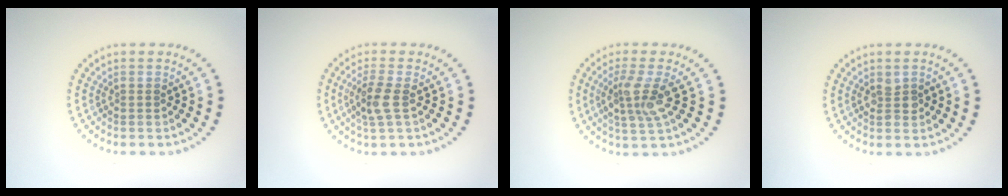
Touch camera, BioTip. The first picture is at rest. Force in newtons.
{"total": 2.6, "press": 2.4, "slide": 1.2}
{"total": 3.1, "press": 2.6, "slide": 1.6}
{"total": 1.2, "press": 1.2, "slide": 0.2}